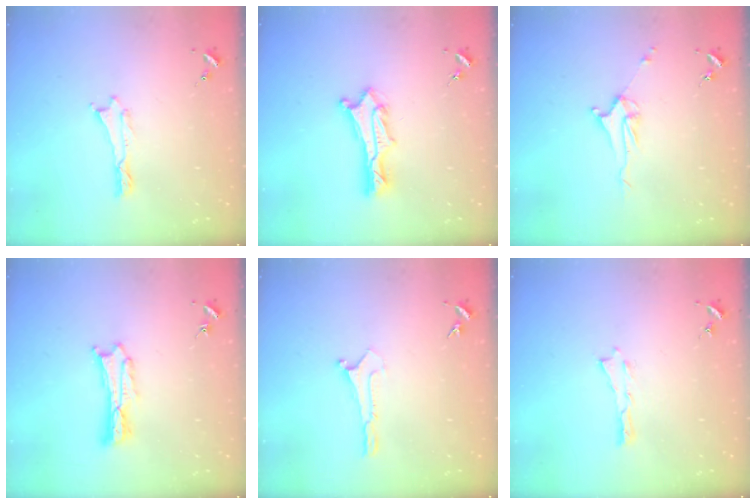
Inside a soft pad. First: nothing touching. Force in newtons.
{"total": 3.0, "press": 3.0, "slide": 0.2}
{"total": 3.7, "press": 3.7, "slide": 0.5}
{"total": 1.8, "press": 1.8, "slide": 0.3}
{"total": 0.0}
{"total": 0.0}